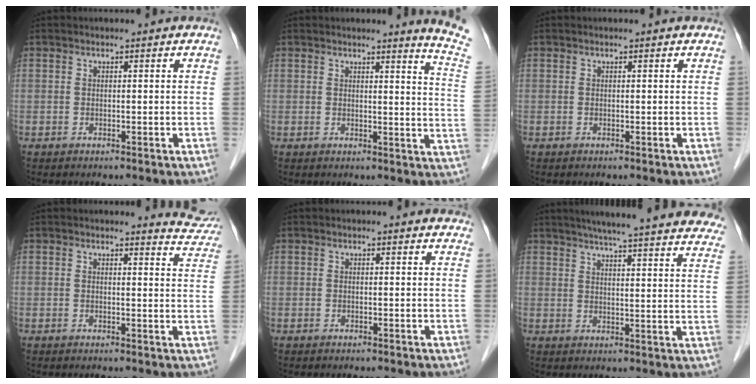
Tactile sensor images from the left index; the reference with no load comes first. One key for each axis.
{"total": 7.3, "fx": 6.8, "fy": -1.6, "fz": 2.0, "tx": -0.023, "ty": -0.080, "tz": 0.052}
{"total": 0.0}
{"total": 5.2, "fx": 5.2, "fy": 0.5, "fz": -0.1, "tx": 0.009, "ty": -0.034, "tz": 0.031}
{"total": 2.0, "fx": 1.9, "fy": 0.4, "fz": 0.4, "tx": -0.008, "ty": -0.002, "tz": 0.009}
{"total": 28.7, "fx": 25.4, "fy": 2.3, "fz": 13.0, "tx": -0.178, "ty": -0.044, "tz": 0.296}